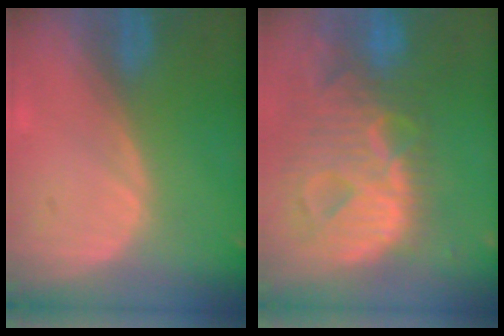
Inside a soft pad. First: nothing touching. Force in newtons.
{"total": 13.4, "press": 11.4, "slide": 7.0}